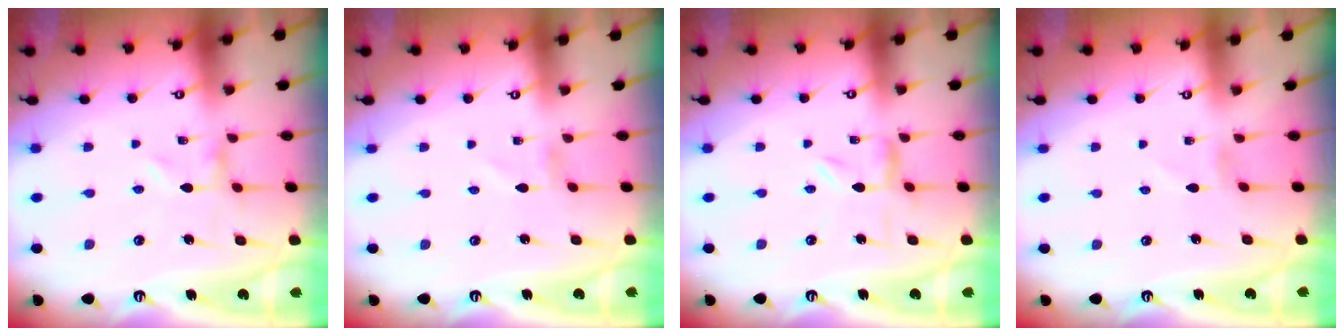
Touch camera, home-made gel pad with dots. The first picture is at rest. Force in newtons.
{"total": 1.3, "press": 1.2, "slide": 0.1}
{"total": 1.6, "press": 1.6, "slide": 0.3}
{"total": 0.0}